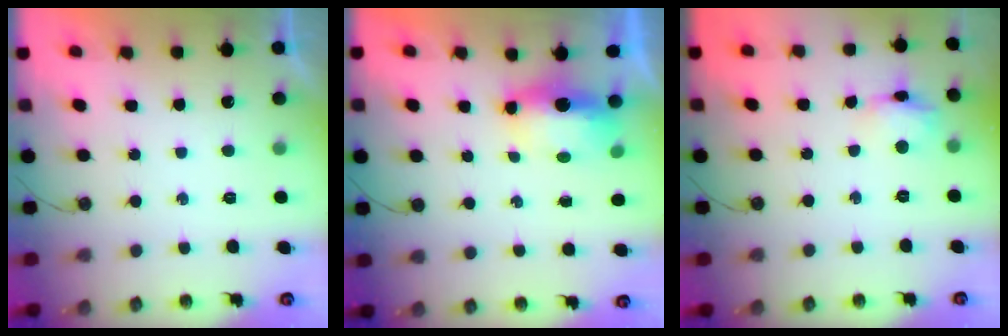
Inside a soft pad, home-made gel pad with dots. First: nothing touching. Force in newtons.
{"total": 15.7, "press": 8.7, "slide": 13.1}
{"total": 9.1, "press": 9.1, "slide": 0.6}